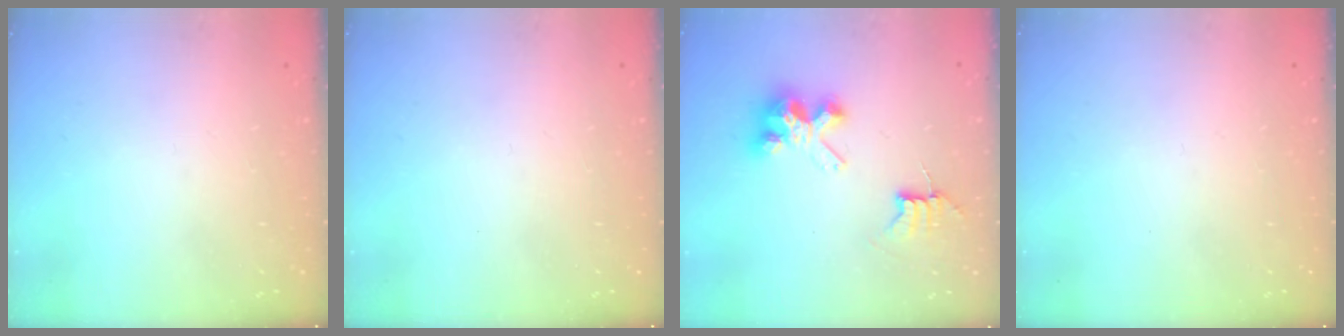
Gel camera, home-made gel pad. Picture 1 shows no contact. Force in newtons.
{"total": 0.0}
{"total": 7.3, "press": 7.3, "slide": 0.6}
{"total": 0.0}